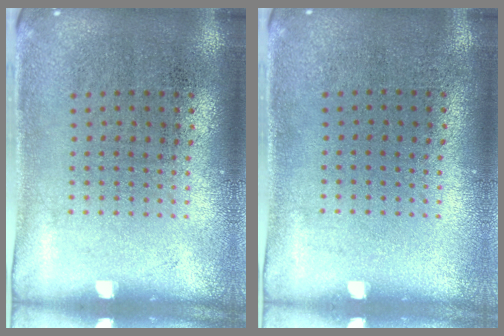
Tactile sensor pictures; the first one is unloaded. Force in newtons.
{"total": 0.0}